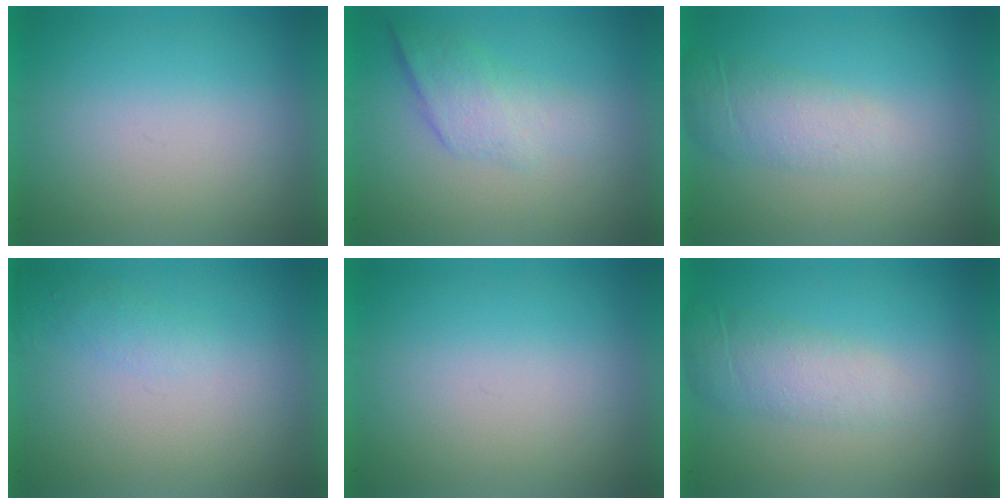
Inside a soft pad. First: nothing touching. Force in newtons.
{"total": 2.2}
{"total": 2.0}
{"total": 1.1}
{"total": 0.0}
{"total": 2.0}